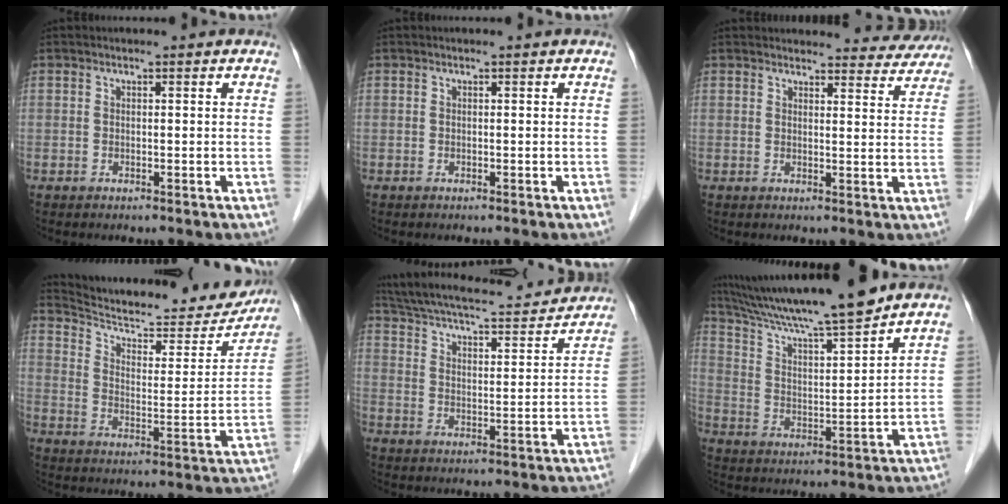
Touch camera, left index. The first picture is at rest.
{"total": 0.0}
{"total": 14.5, "force": [13.9, 3.4, 2.1], "torque": [0.007, -0.014, 0.140]}
{"total": 23.5, "force": [21.6, 4.6, 7.8], "torque": [-0.116, -0.035, 0.294]}
{"total": 19.3, "force": [17.5, 3.4, 7.5], "torque": [-0.135, 0.020, 0.251]}
{"total": 16.0, "force": [14.0, -1.0, 7.6], "torque": [-0.138, 0.005, 0.237]}